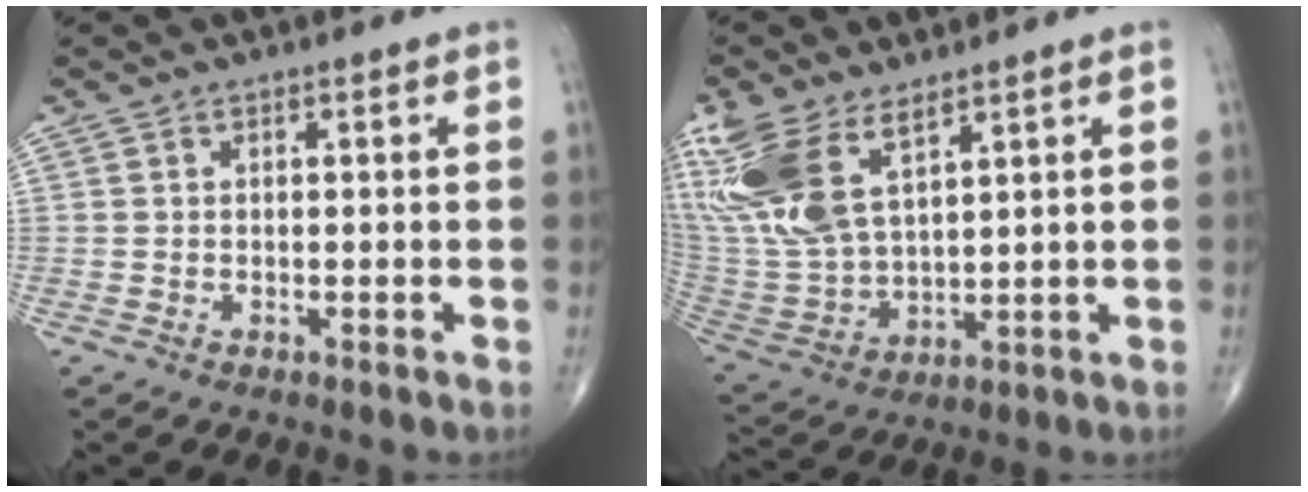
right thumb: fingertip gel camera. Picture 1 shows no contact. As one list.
[{"total": 17.0, "force": [9.3, 7.9, 11.8], "torque": [-0.266, -0.029, 0.201]}]